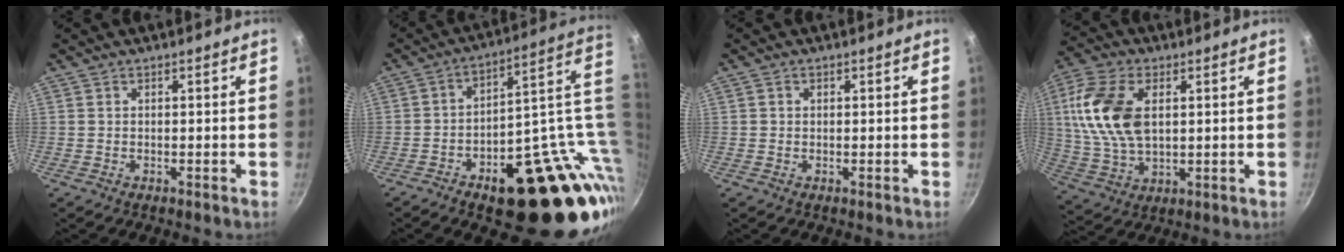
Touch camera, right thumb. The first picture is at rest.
{"total": 27.8, "force": [-2.1, 14.0, 23.9], "torque": [-0.244, 0.021, -0.002]}
{"total": 0.7, "force": [0.1, 0.6, 0.2], "torque": [-0.002, 0.003, 0.002]}
{"total": 15.2, "force": [3.1, 9.1, 11.8], "torque": [-0.224, -0.003, 0.058]}